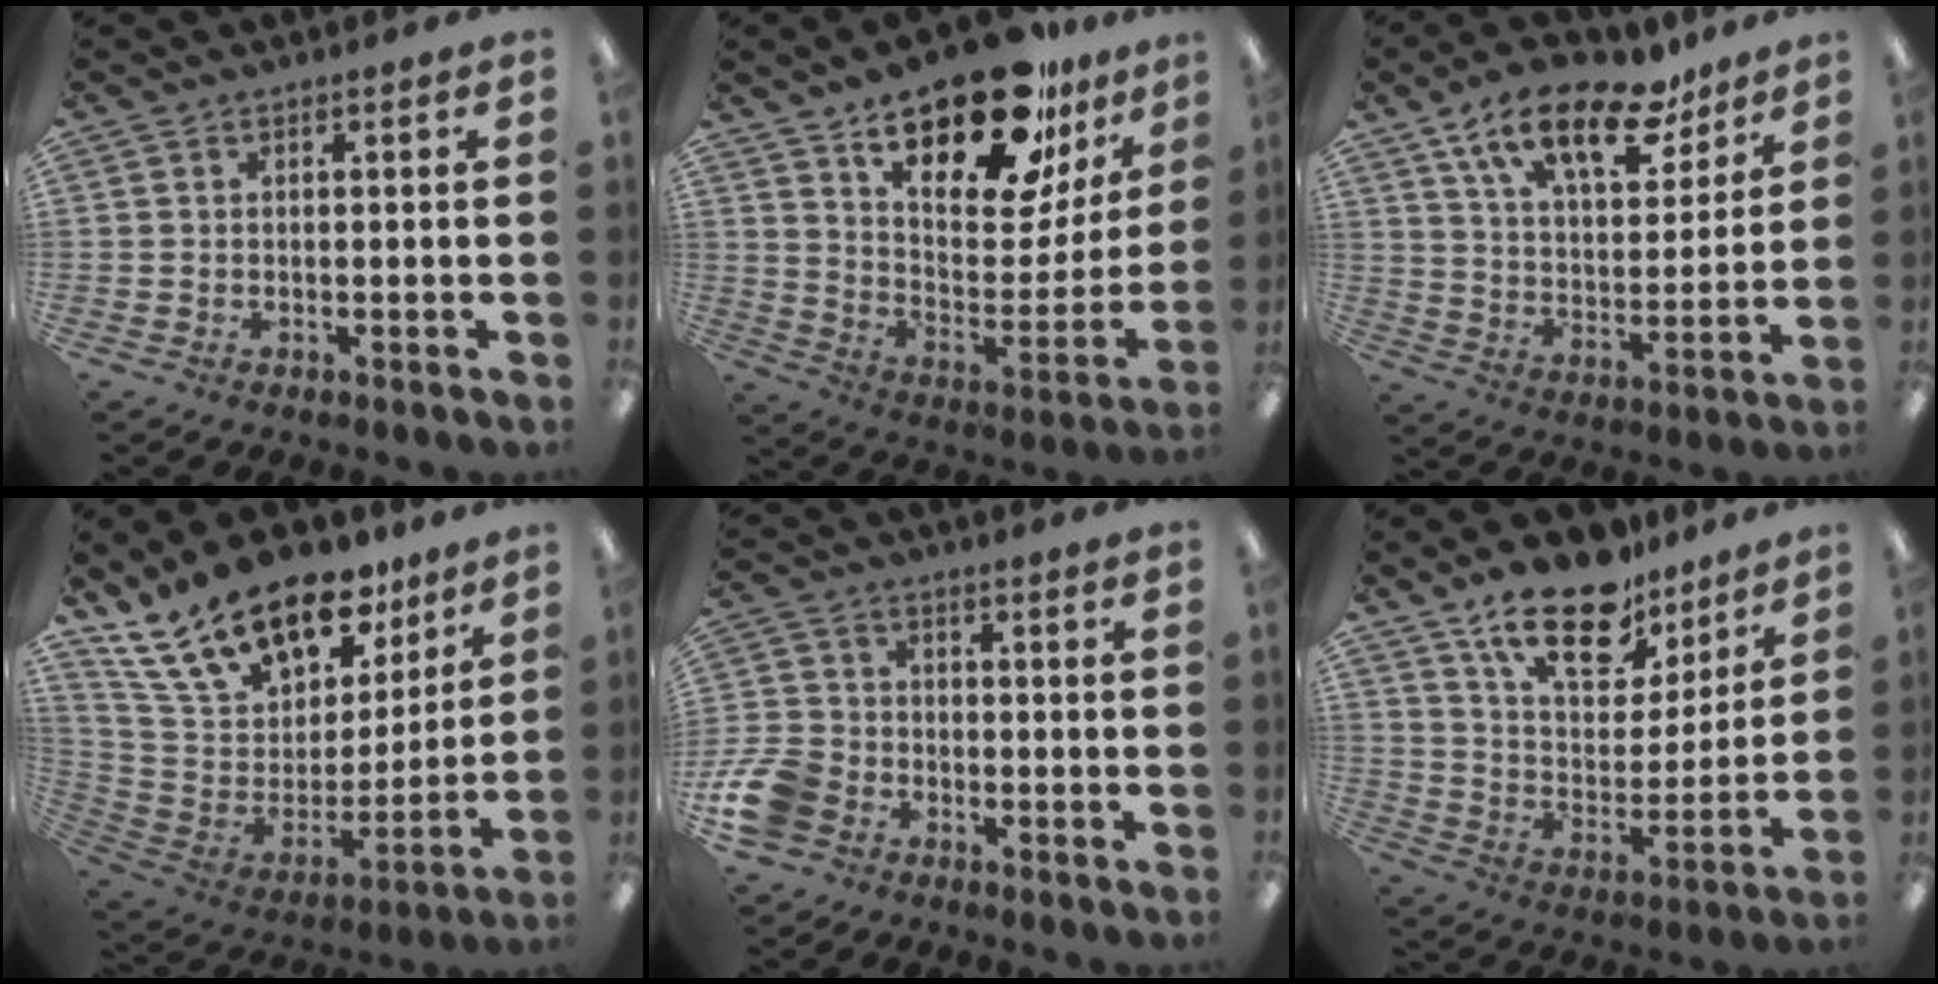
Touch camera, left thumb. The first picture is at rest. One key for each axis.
{"total": 22.6, "fx": 16.9, "fy": 8.5, "fz": 12.4, "tx": -0.187, "ty": -0.109, "tz": 0.286}
{"total": 17.9, "fx": 11.8, "fy": 8.1, "fz": 10.8, "tx": -0.170, "ty": -0.059, "tz": 0.201}
{"total": 22.5, "fx": 15.7, "fy": 11.7, "fz": 11.2, "tx": -0.200, "ty": -0.093, "tz": 0.286}
{"total": 9.2, "fx": -4.4, "fy": 6.8, "fz": 4.3, "tx": -0.099, "ty": 0.032, "tz": -0.080}
{"total": 18.2, "fx": 13.1, "fy": 8.7, "fz": 9.3, "tx": -0.157, "ty": -0.071, "tz": 0.230}